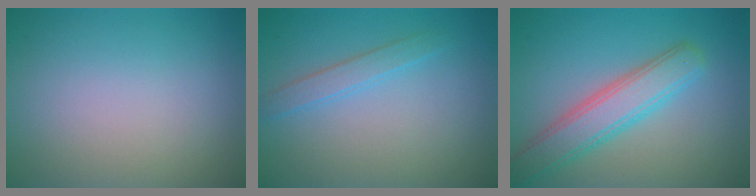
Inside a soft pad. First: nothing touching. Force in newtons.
{"total": 1.7, "press": 1.7, "slide": 0.1}
{"total": 5.0, "press": 4.9, "slide": 0.3}